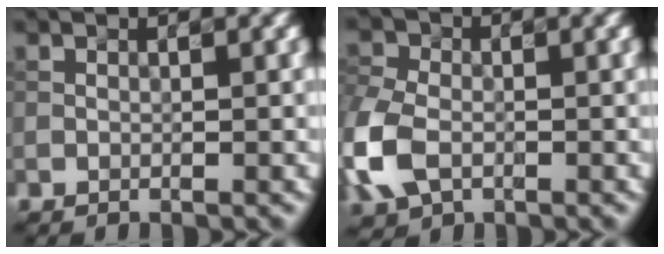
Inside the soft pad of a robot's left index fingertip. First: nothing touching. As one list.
[{"total": 6.5, "force": [-1.9, 4.5, 4.3], "torque": [-0.119, -0.006, -0.049]}]